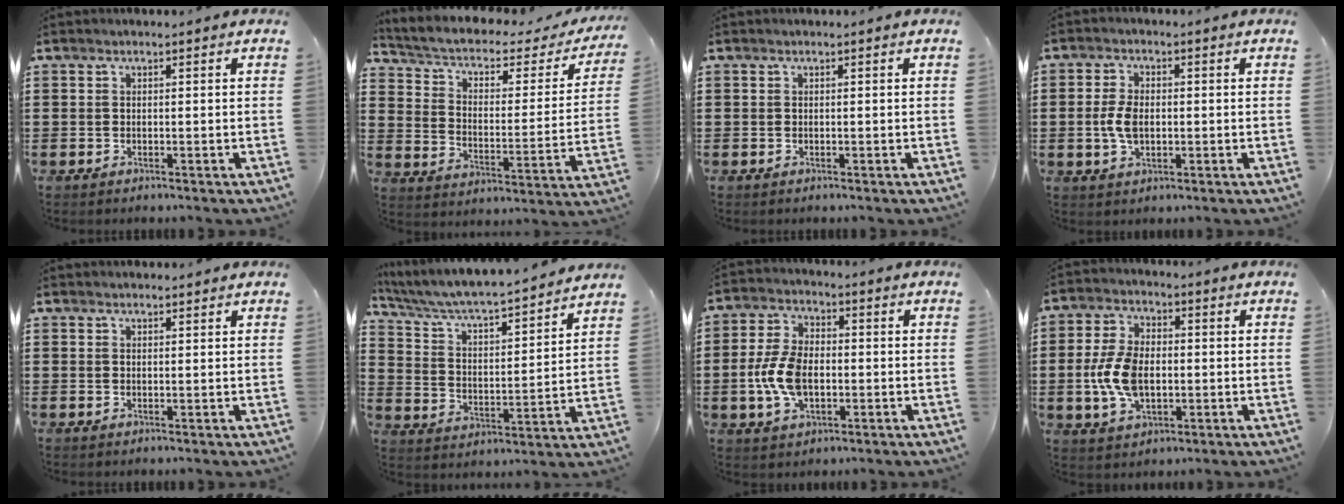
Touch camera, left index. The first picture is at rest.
{"total": 3.7, "force": [1.8, 1.8, 2.6], "torque": [-0.065, -0.019, 0.021]}
{"total": 0.0}
{"total": 4.7, "force": [-0.2, 2.6, 4.0], "torque": [-0.098, -0.002, -0.009]}
{"total": 0.9, "force": [0.9, 0.1, 0.2], "torque": [-0.005, -0.002, 0.018]}
{"total": 5.0, "force": [4.7, 0.2, 1.9], "torque": [-0.061, -0.043, 0.070]}
{"total": 8.3, "force": [-1.2, 4.8, 6.6], "torque": [-0.157, 0.000, -0.029]}
{"total": 8.6, "force": [-0.8, 5.1, 6.9], "torque": [-0.166, 0.002, -0.021]}